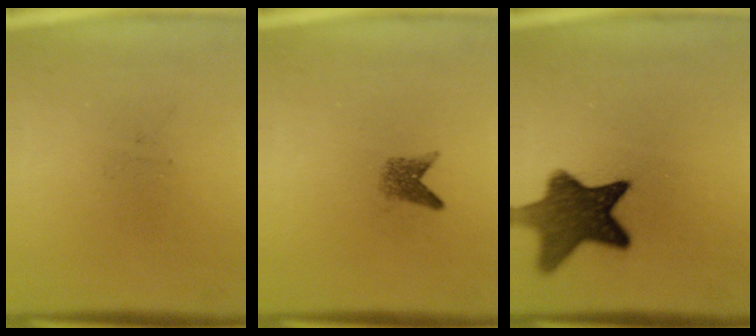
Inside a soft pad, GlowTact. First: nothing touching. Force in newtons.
{"total": 1.9}
{"total": 10.5}